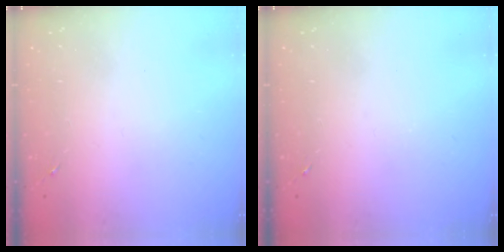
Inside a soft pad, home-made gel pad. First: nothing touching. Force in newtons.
{"total": 0.0}